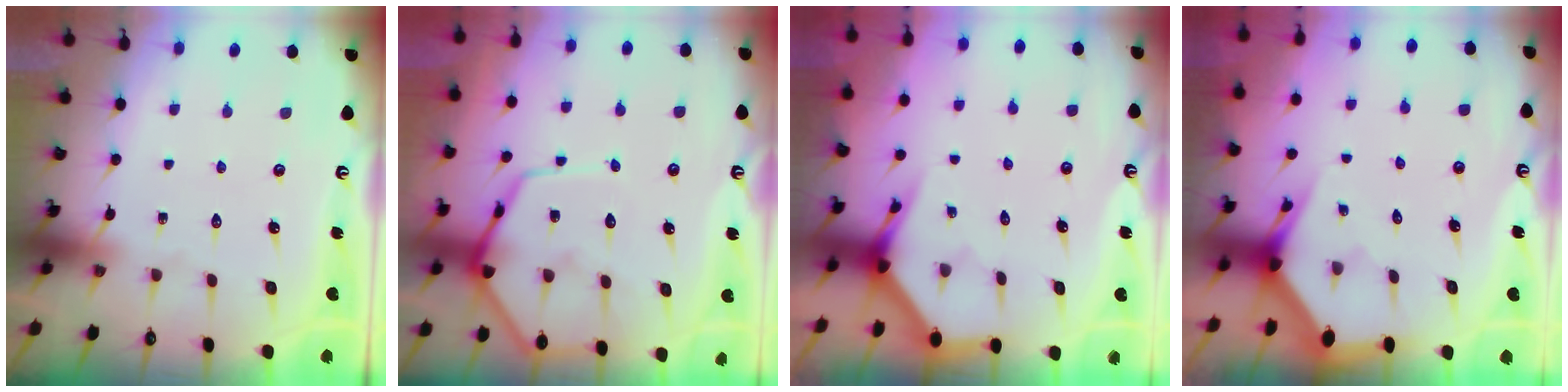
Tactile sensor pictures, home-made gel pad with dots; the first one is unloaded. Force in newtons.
{"total": 11.5, "press": 11.4, "slide": 1.1}
{"total": 4.0, "press": 4.0, "slide": 0.2}
{"total": 4.1, "press": 4.1, "slide": 0.3}